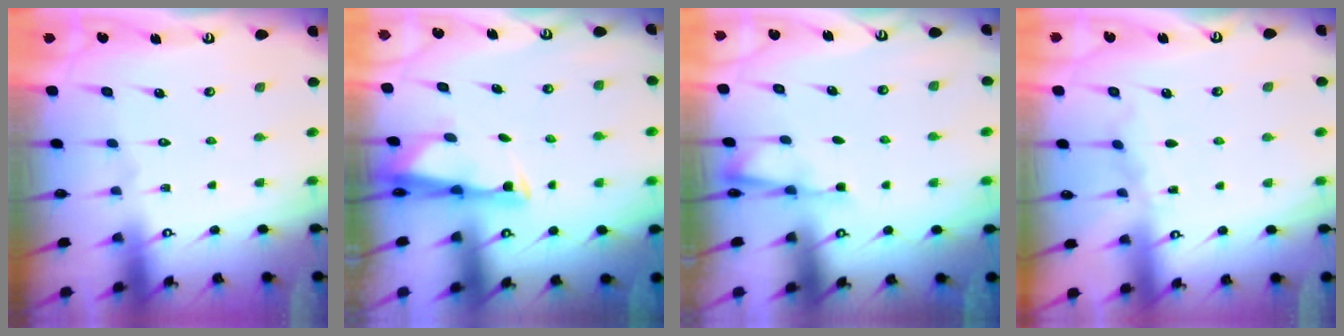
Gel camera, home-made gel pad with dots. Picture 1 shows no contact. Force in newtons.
{"total": 2.9, "press": 2.8, "slide": 0.7}
{"total": 2.3, "press": 2.2, "slide": 0.4}
{"total": 3.9, "press": 3.9, "slide": 0.4}